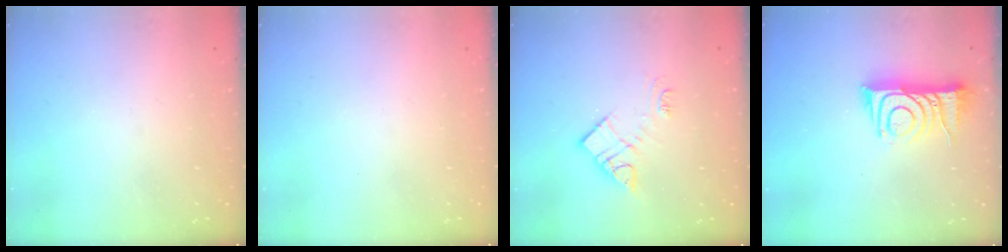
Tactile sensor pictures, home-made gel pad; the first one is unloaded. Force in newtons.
{"total": 1.5, "press": 1.5, "slide": 0.1}
{"total": 11.8, "press": 11.8, "slide": 0.6}
{"total": 11.2, "press": 11.2, "slide": 1.2}